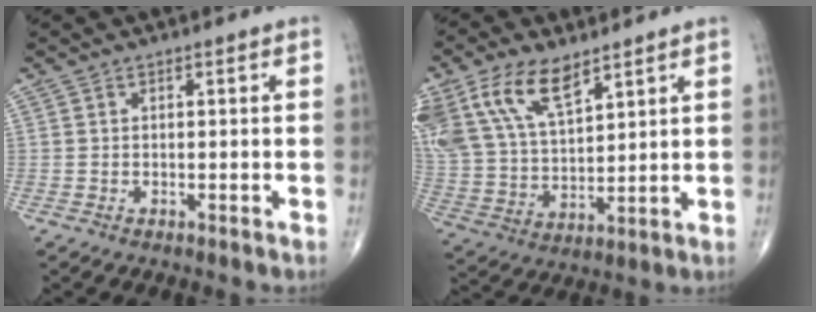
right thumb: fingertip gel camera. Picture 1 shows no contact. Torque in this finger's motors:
{"motor_torque": [0.19, 1.32, 1.74, 1.04, 0.57]}